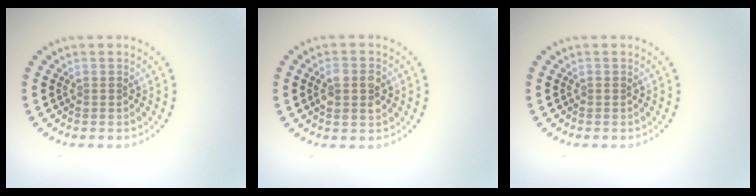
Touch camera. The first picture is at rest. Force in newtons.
{"total": 2.7, "press": 2.7, "slide": 0.3}
{"total": 0.0}